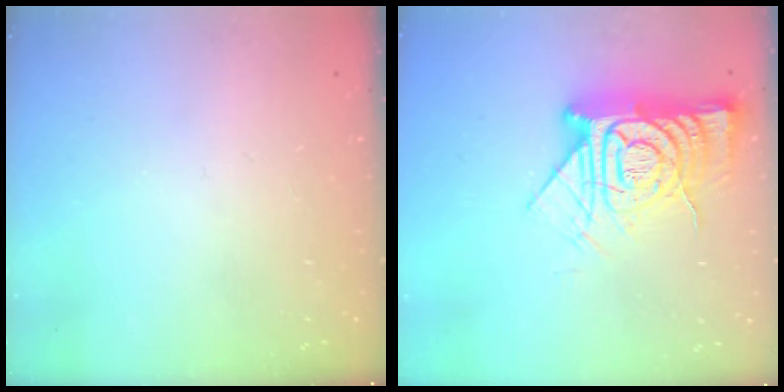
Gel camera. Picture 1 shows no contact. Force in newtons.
{"total": 17.2, "press": 17.1, "slide": 1.5}